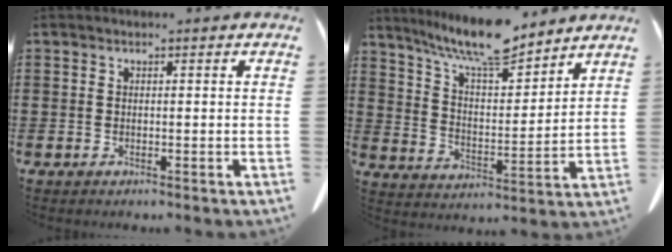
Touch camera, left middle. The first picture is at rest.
{"total": 10.6, "force": [9.1, 1.8, 5.1], "torque": [-0.121, -0.046, 0.162]}